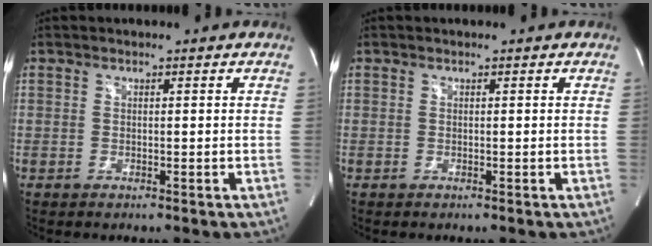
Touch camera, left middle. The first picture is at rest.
{"total": 0.0}